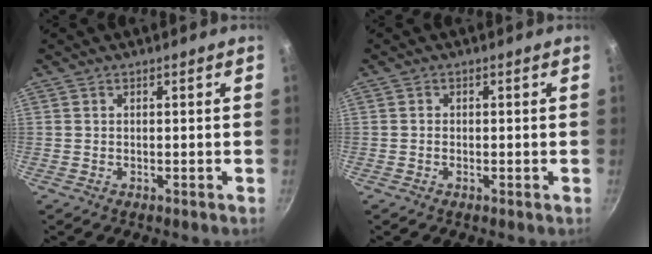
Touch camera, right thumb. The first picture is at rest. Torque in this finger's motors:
{"motor_torque": [2.62, 2.38, 0.01, -0.12, 0.00]}